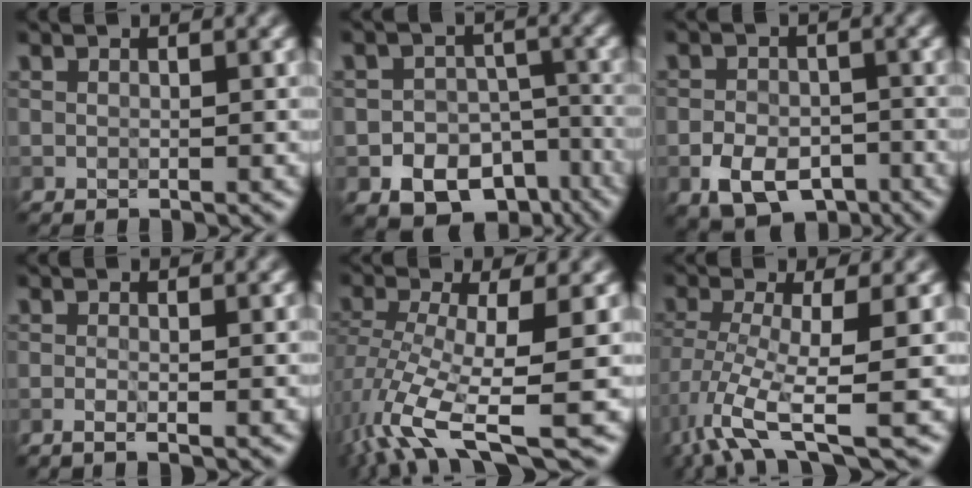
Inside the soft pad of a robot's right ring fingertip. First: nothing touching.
{"total": 10.9, "force": [-6.4, 8.1, 3.3], "torque": [-0.039, -0.017, -0.101]}
{"total": 5.9, "force": [-2.9, 3.9, 3.3], "torque": [-0.058, -0.008, -0.050]}
{"total": 1.5, "force": [-0.7, 0.5, 1.3], "torque": [-0.015, -0.006, -0.018]}
{"total": 8.8, "force": [-3.5, 2.6, 7.7], "torque": [-0.156, -0.008, -0.069]}
{"total": 6.9, "force": [-3.0, 1.8, 5.9], "torque": [-0.125, -0.005, -0.060]}